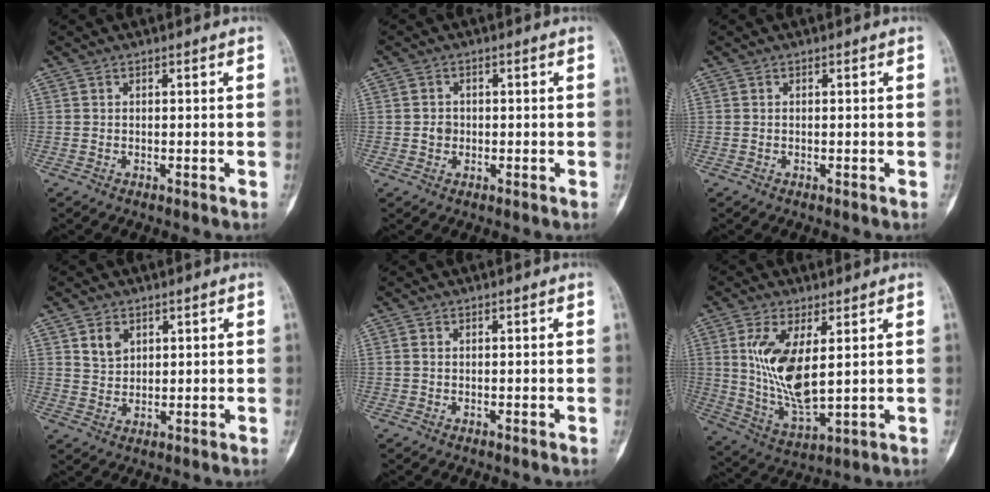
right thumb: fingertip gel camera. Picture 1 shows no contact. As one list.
[{"total": 2.3, "force": [-0.3, 2.0, 1.0], "torque": [-0.007, 0.006, -0.006]}, {"total": 0.0}, {"total": 4.1, "force": [2.0, 3.0, 2.0], "torque": [-0.021, -0.015, 0.041]}, {"total": 0.8, "force": [0.0, 0.5, 0.5], "torque": [-0.012, 0.000, -0.001]}, {"total": 13.2, "force": [2.6, 5.5, 11.8], "torque": [-0.232, -0.026, 0.065]}]